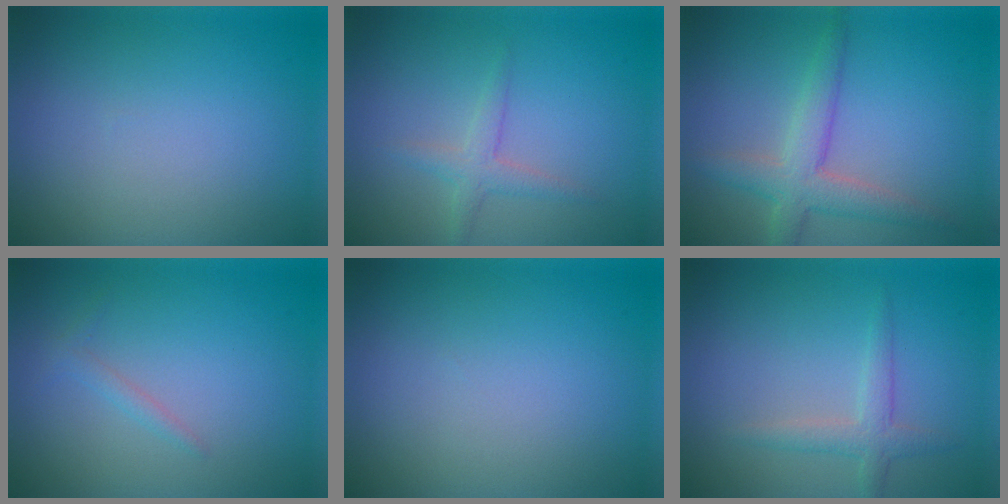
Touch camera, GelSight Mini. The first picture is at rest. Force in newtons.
{"total": 1.9, "press": 1.9, "slide": 0.1}
{"total": 4.0, "press": 4.0, "slide": 0.3}
{"total": 1.0, "press": 1.0, "slide": 0.1}
{"total": 0.0}
{"total": 2.0, "press": 2.0, "slide": 0.1}